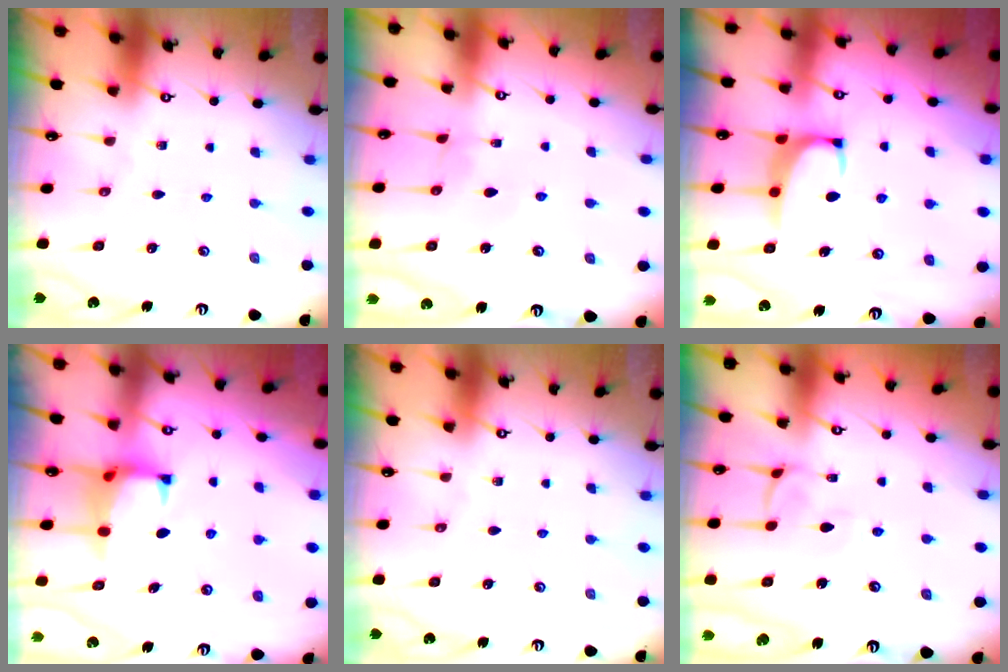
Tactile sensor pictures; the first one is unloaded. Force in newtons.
{"total": 1.4, "press": 1.4, "slide": 0.1}
{"total": 2.4, "press": 2.3, "slide": 0.7}
{"total": 0.9, "press": 0.3, "slide": 0.8}
{"total": 0.0}
{"total": 0.9, "press": 0.6, "slide": 0.7}